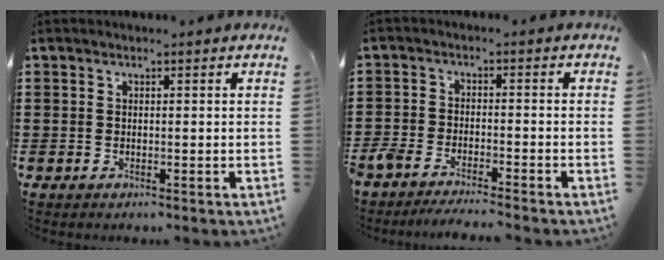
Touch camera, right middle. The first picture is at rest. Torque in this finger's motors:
{"motor_torque": [0.58, -0.41, 0.12, 0.09]}